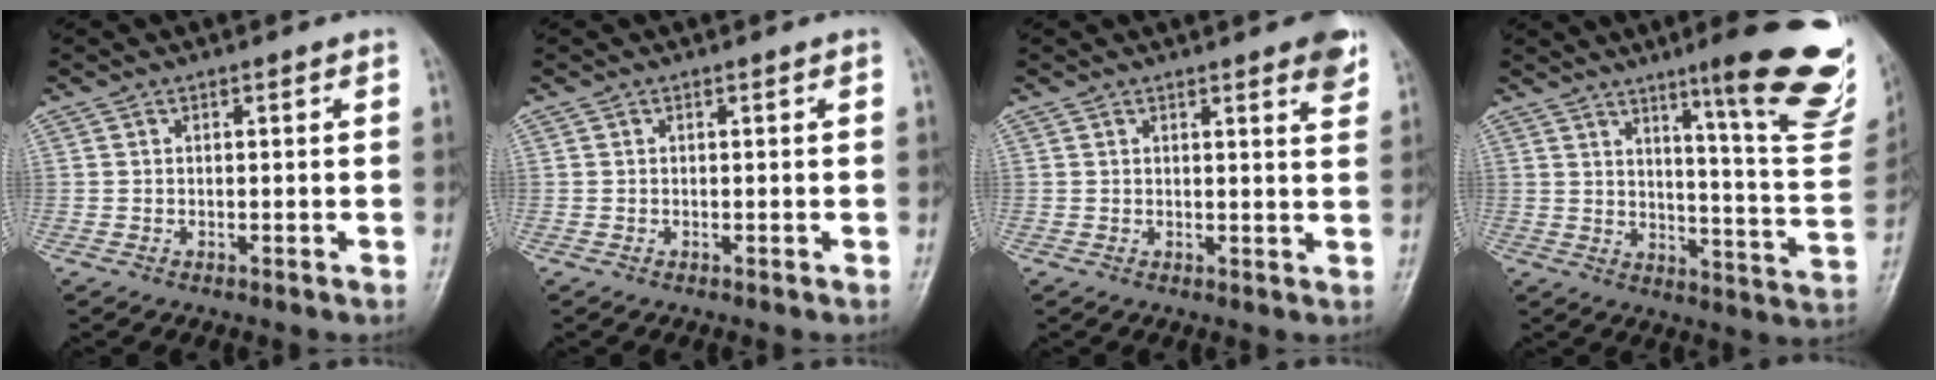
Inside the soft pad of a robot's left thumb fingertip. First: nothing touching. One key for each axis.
{"total": 0.0}
{"total": 5.0, "fx": 3.2, "fy": 1.0, "fz": 3.7, "tx": -0.035, "ty": -0.012, "tz": 0.033}
{"total": 21.6, "fx": 12.7, "fy": 3.2, "fz": 17.2, "tx": -0.189, "ty": -0.071, "tz": 0.174}